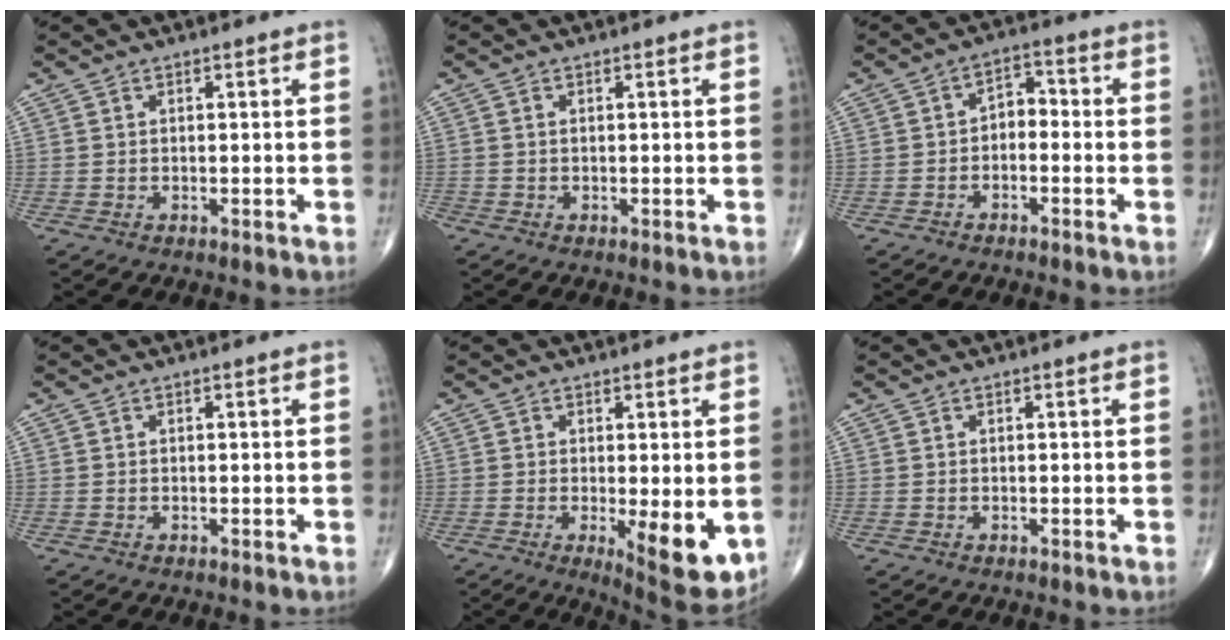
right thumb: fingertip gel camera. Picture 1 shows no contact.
{"total": 0.7, "force": [-0.1, 0.6, 0.4], "torque": [-0.006, 0.002, -0.002]}
{"total": 4.2, "force": [-1.1, 2.7, 3.0], "torque": [-0.034, 0.028, -0.029]}
{"total": 0.0}
{"total": 9.7, "force": [-1.8, 3.0, 9.0], "torque": [-0.116, -0.025, -0.018]}
{"total": 0.0}